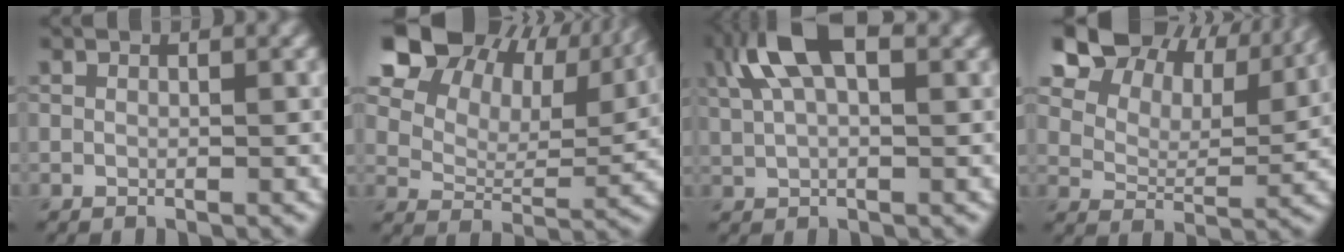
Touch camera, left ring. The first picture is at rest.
{"total": 19.5, "force": [11.8, 11.5, 10.4], "torque": [-0.194, 0.062, 0.206]}
{"total": 7.0, "force": [3.4, 2.8, 5.4], "torque": [-0.115, 0.021, 0.059]}
{"total": 16.1, "force": [10.7, 8.7, 8.2], "torque": [-0.162, 0.031, 0.185]}